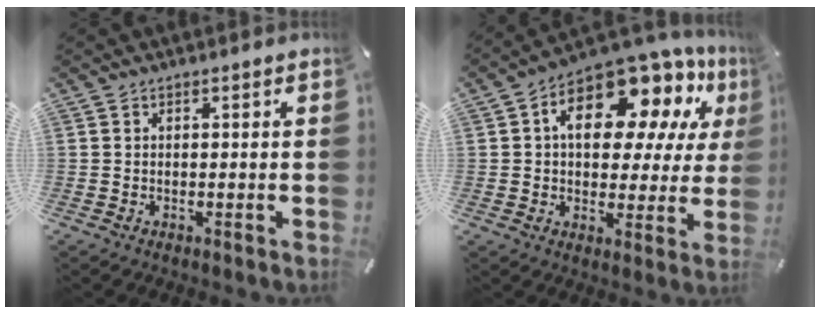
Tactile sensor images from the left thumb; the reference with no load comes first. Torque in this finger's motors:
{"motor_torque": [0.10, 1.54, 1.58, -1.19, 0.45]}